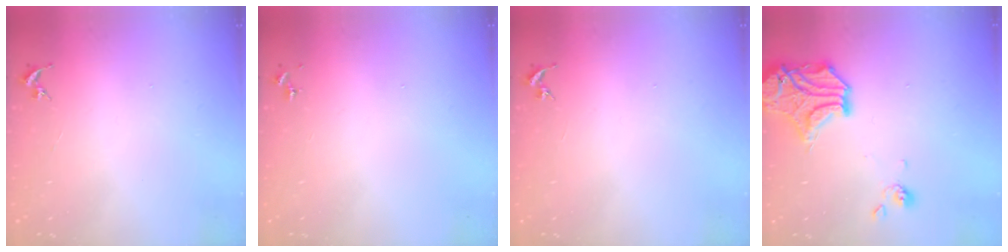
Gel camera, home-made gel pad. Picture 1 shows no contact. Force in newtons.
{"total": 0.0}
{"total": 0.0}
{"total": 16.4, "press": 16.1, "slide": 3.1}